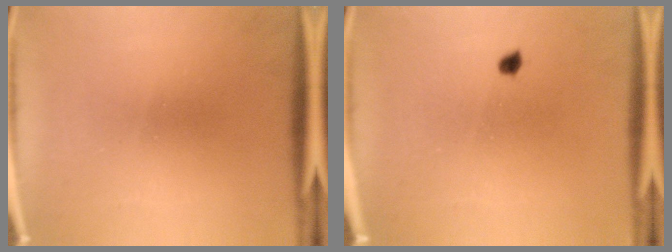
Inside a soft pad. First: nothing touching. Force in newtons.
{"total": 1.1}